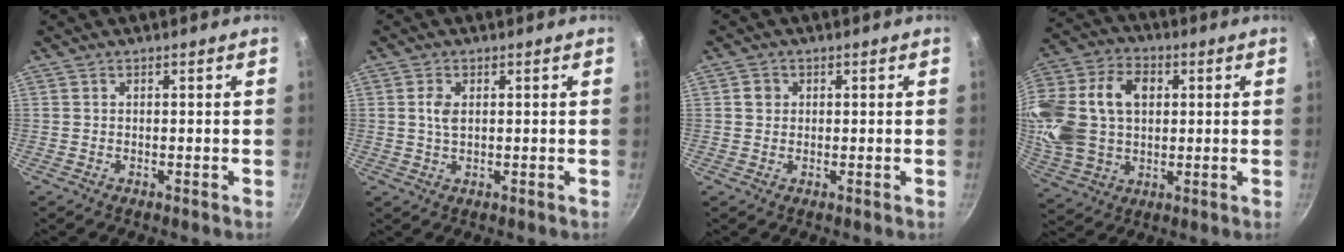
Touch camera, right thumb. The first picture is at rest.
{"total": 3.0, "force": [0.7, 1.8, 2.4], "torque": [-0.047, 0.000, 0.012]}
{"total": 2.1, "force": [0.4, 1.9, 0.8], "torque": [-0.004, 0.005, 0.004]}
{"total": 21.9, "force": [3.7, 15.6, 14.9], "torque": [-0.299, 0.019, 0.067]}